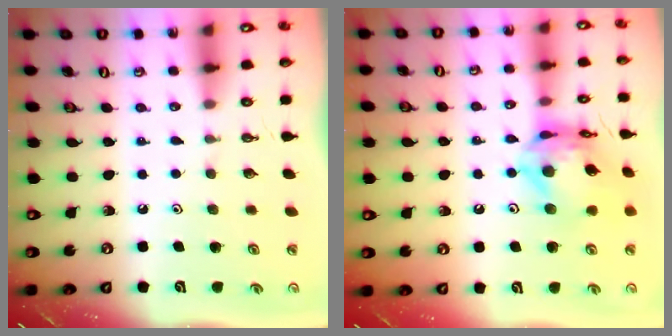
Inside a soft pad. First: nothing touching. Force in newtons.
{"total": 14.6, "press": 14.6, "slide": 1.3}